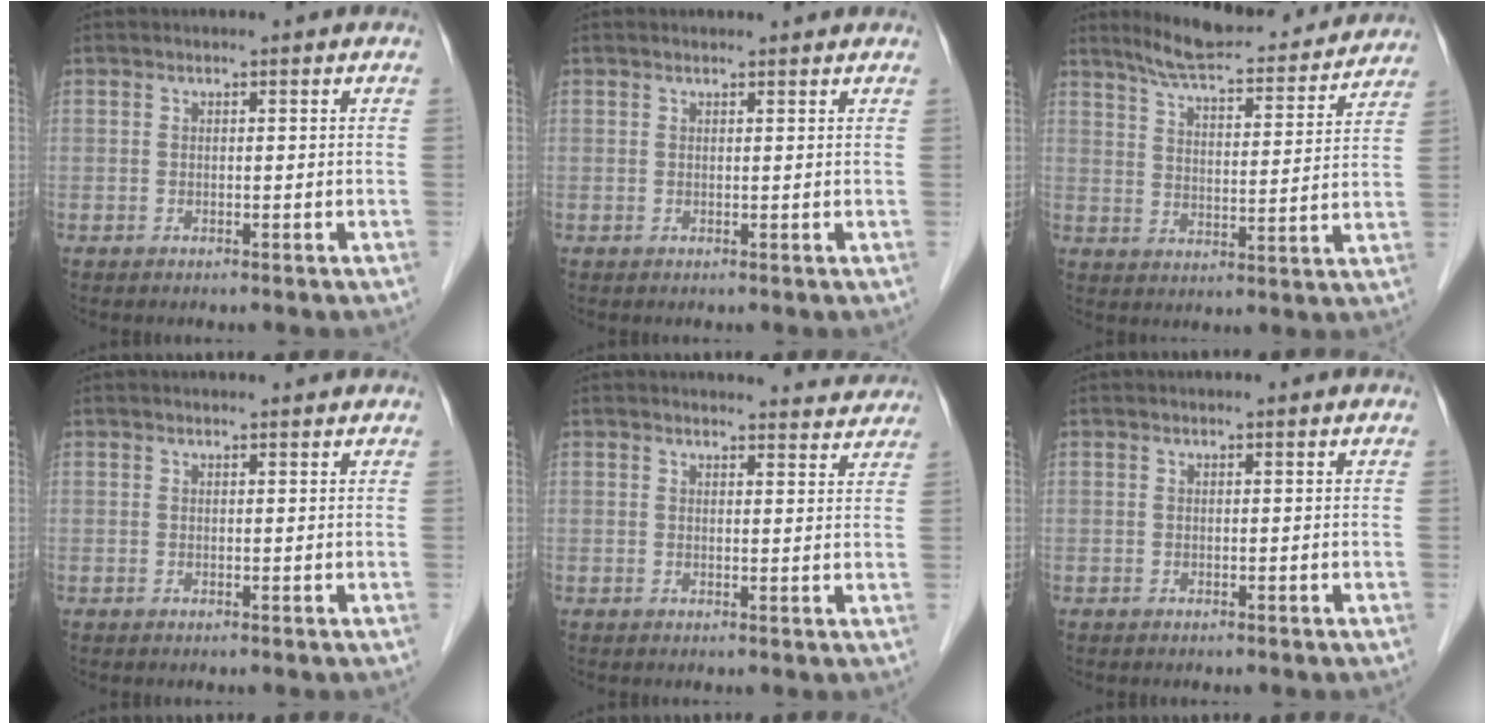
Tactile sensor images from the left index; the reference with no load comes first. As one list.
[{"total": 2.6, "force": [2.5, 0.3, 0.6], "torque": [-0.012, 0.017, 0.030]}, {"total": 17.6, "force": [16.2, 2.7, 6.4], "torque": [-0.094, 0.004, 0.222]}, {"total": 2.1, "force": [2.0, 0.1, 0.6], "torque": [-0.010, 0.011, 0.025]}, {"total": 7.1, "force": [7.0, 1.0, 0.4], "torque": [0.008, -0.008, 0.059]}, {"total": 0.0}]